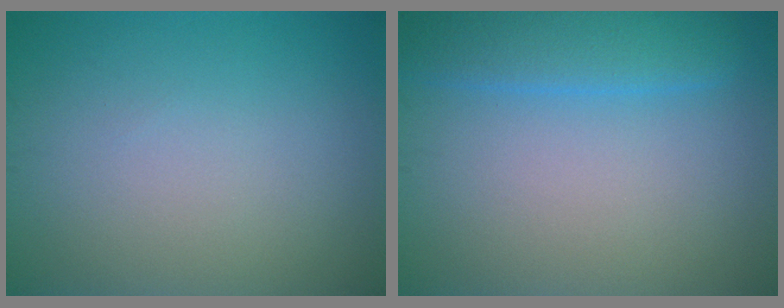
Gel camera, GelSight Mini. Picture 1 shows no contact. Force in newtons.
{"total": 4.1, "press": 4.1, "slide": 0.2}